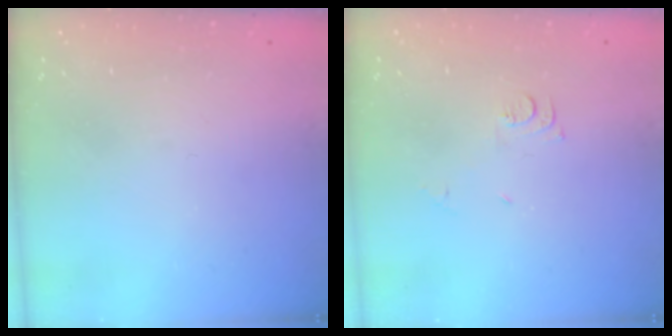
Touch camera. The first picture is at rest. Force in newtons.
{"total": 5.7, "press": 5.7, "slide": 0.6}